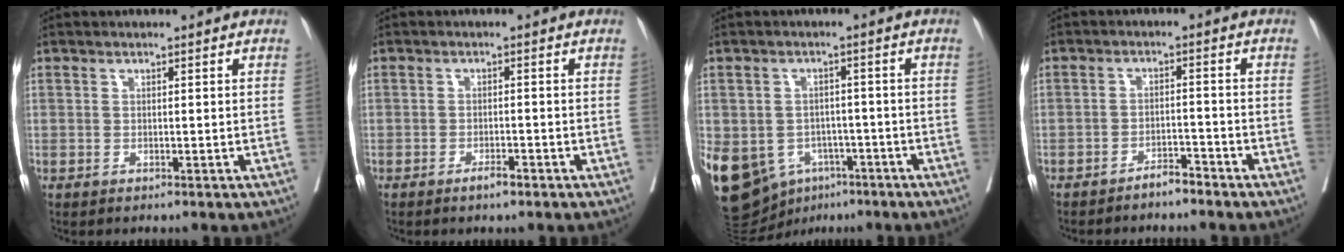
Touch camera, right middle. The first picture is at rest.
{"total": 2.0, "force": [-1.4, 0.4, 1.3], "torque": [-0.021, 0.001, -0.022]}
{"total": 21.7, "force": [-9.6, 16.6, 10.2], "torque": [-0.301, -0.007, -0.131]}
{"total": 2.8, "force": [-2.6, 0.5, 1.0], "torque": [-0.013, 0.001, -0.044]}